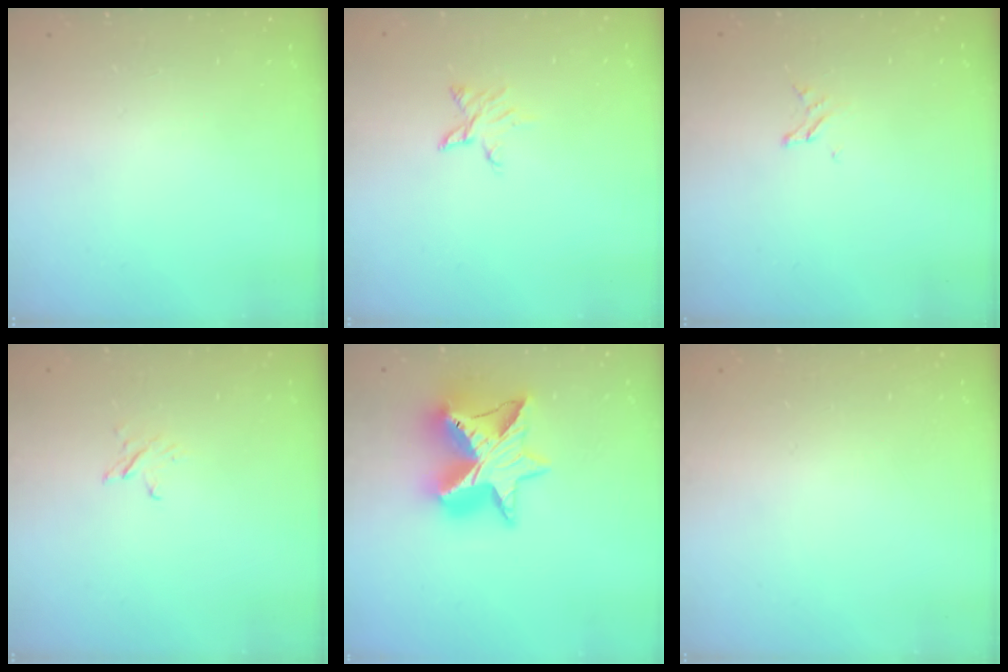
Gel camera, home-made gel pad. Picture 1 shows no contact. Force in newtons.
{"total": 3.6, "press": 3.6, "slide": 0.3}
{"total": 1.2, "press": 1.2, "slide": 0.1}
{"total": 2.3, "press": 2.3, "slide": 0.3}
{"total": 19.1, "press": 19.0, "slide": 1.5}
{"total": 0.0}